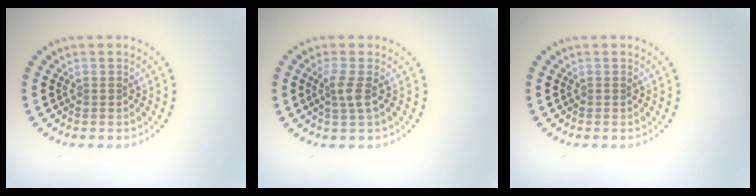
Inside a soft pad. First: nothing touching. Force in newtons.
{"total": 1.7, "press": 1.4, "slide": 1.0}
{"total": 0.0}